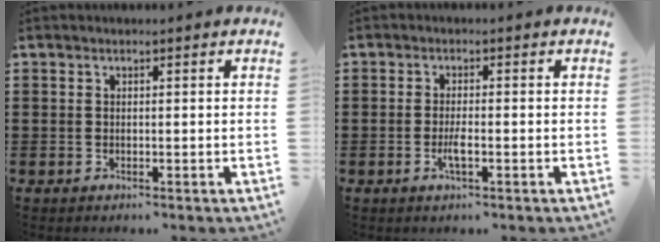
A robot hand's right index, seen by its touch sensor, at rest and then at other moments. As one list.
[{"total": 2.5, "force": [-0.9, 0.4, 2.3], "torque": [-0.046, -0.004, -0.016]}]